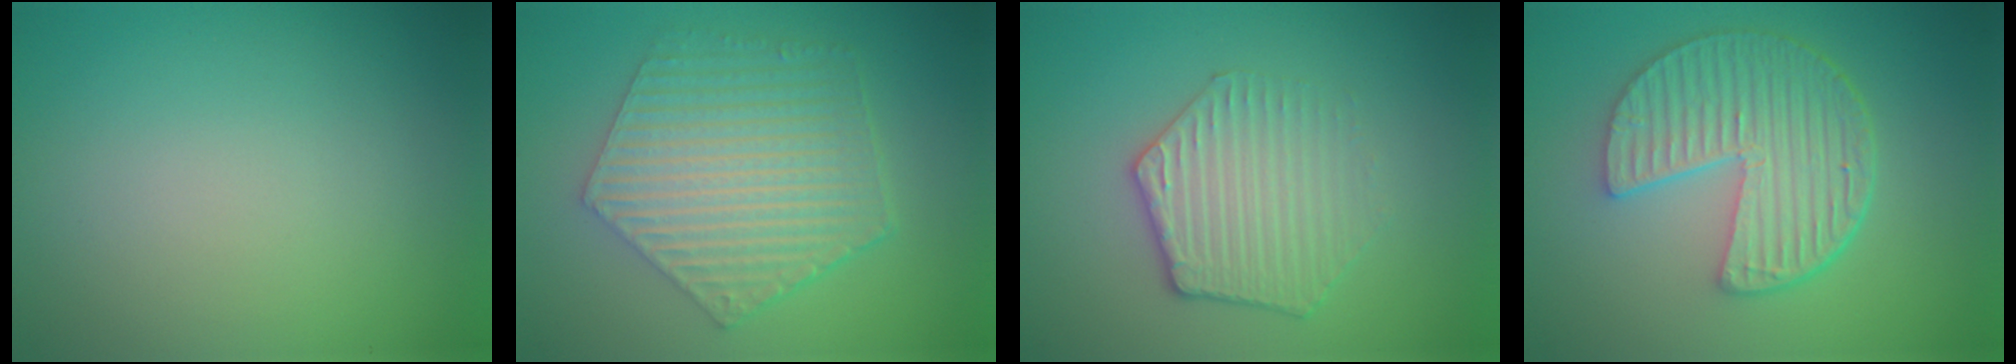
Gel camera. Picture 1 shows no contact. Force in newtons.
{"total": 6.7, "press": 4.9, "slide": 4.6}
{"total": 3.3, "press": 3.1, "slide": 1.3}
{"total": 6.5, "press": 4.9, "slide": 4.2}